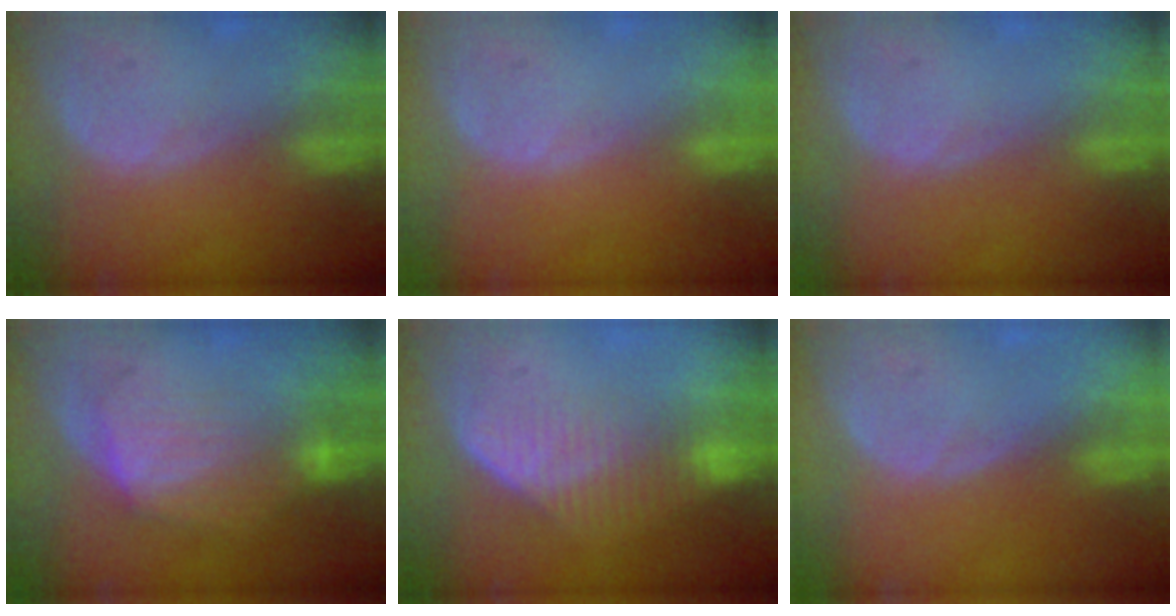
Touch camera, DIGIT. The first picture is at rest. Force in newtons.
{"total": 0.0}
{"total": 0.0}
{"total": 7.1, "press": 7.1, "slide": 0.8}
{"total": 7.2, "press": 6.1, "slide": 3.8}
{"total": 0.0}